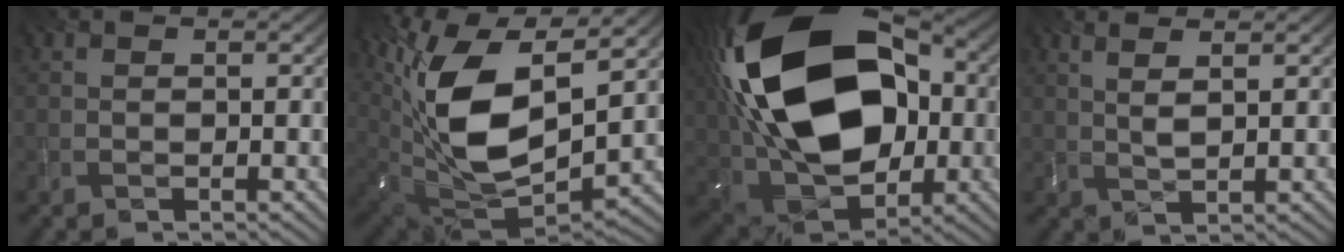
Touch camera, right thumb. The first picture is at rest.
{"total": 18.8, "force": [5.0, 10.0, 15.1], "torque": [-0.314, 0.000, 0.096]}
{"total": 23.0, "force": [3.2, 14.9, 17.2], "torque": [-0.369, 0.018, 0.053]}
{"total": 3.2, "force": [1.8, 0.6, 2.5], "torque": [-0.045, 0.003, 0.036]}